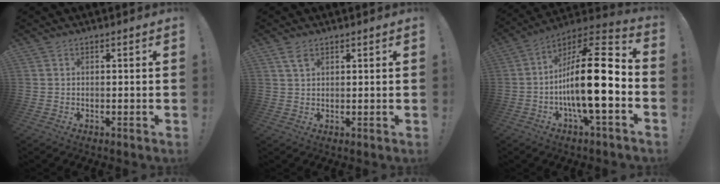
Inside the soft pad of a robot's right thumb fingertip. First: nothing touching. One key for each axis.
{"total": 3.5, "fx": 2.1, "fy": 1.7, "fz": 2.2, "tx": -0.031, "ty": -0.005, "tz": 0.036}
{"total": 23.1, "fx": -3.5, "fy": 6.7, "fz": 21.9, "tx": -0.381, "ty": 0.016, "tz": -0.063}